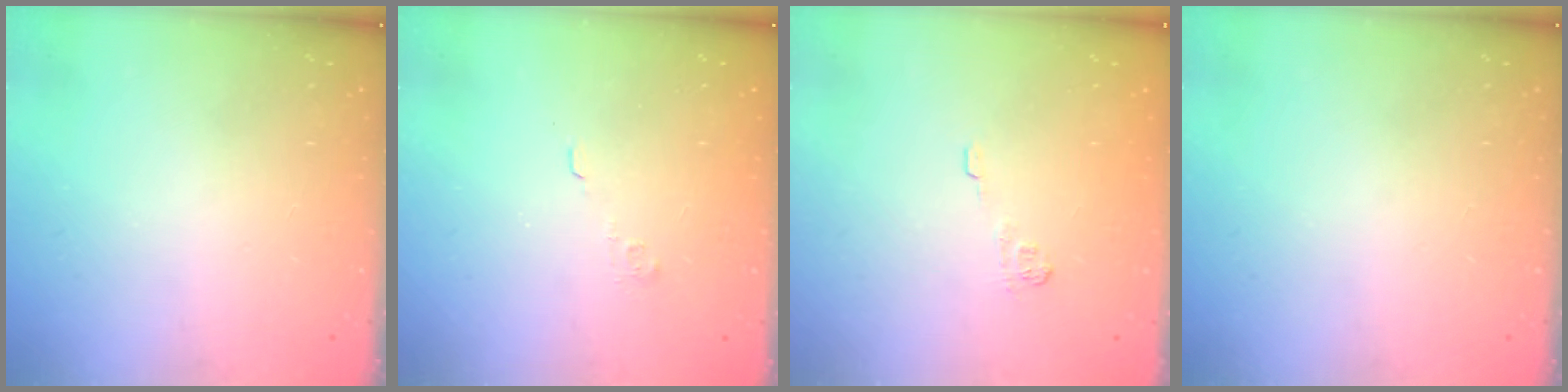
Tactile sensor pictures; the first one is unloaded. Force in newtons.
{"total": 3.6, "press": 3.5, "slide": 0.9}
{"total": 7.1, "press": 6.9, "slide": 1.5}
{"total": 0.0}